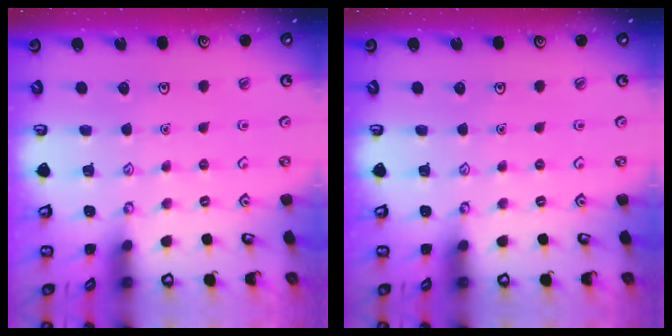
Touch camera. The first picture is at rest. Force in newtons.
{"total": 0.0}